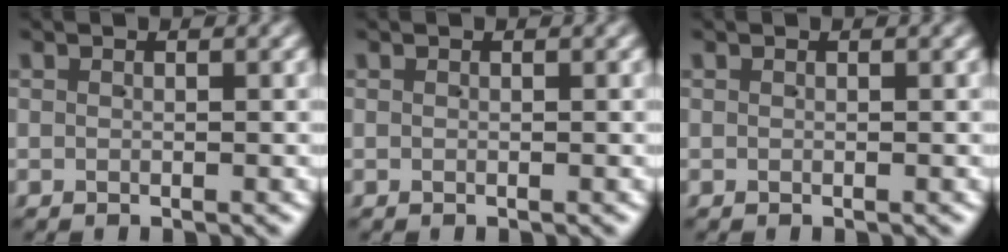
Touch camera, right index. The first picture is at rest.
{"total": 0.0}
{"total": 0.0}